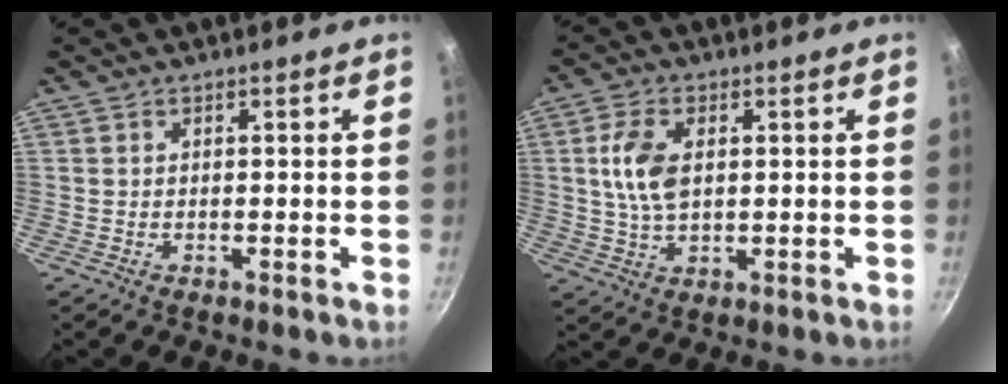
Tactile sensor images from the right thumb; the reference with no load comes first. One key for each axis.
{"total": 8.3, "fx": 1.5, "fy": 4.8, "fz": 6.6, "tx": -0.123, "ty": 0.000, "tz": 0.029}